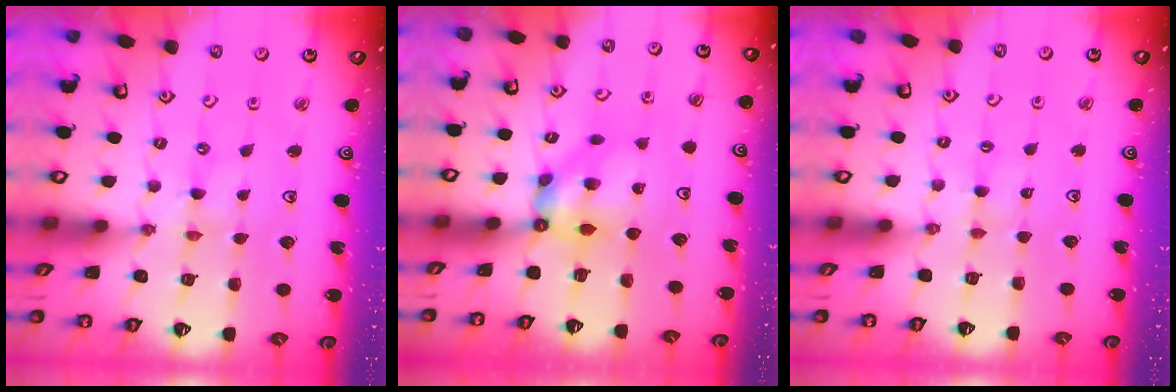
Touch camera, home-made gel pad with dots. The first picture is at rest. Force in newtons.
{"total": 6.9, "press": 6.9, "slide": 0.4}
{"total": 2.0, "press": 2.0, "slide": 0.3}